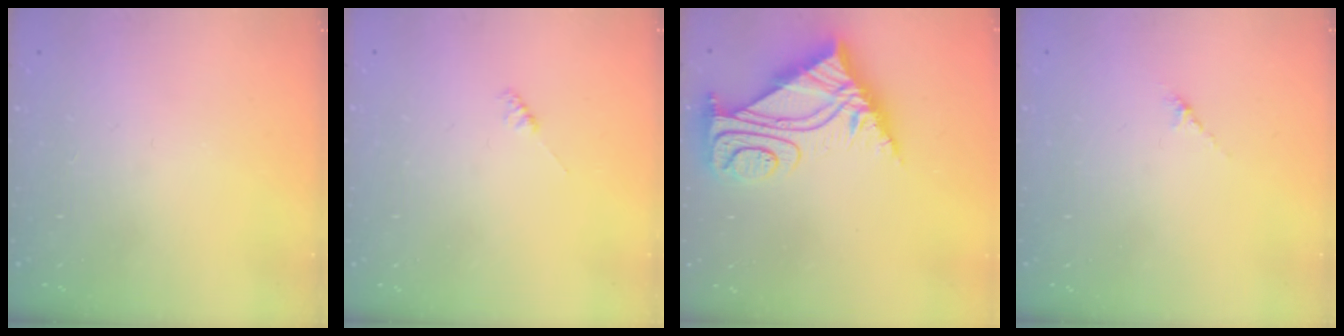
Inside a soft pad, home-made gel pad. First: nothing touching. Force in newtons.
{"total": 2.3, "press": 2.3, "slide": 0.3}
{"total": 9.9, "press": 9.8, "slide": 1.0}
{"total": 2.7, "press": 2.7, "slide": 0.7}